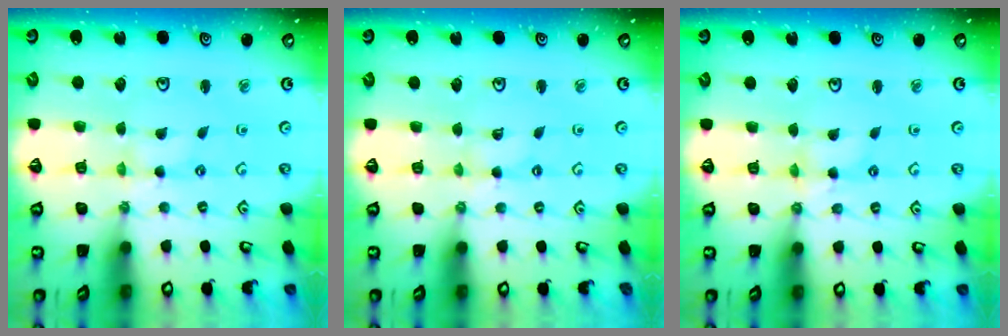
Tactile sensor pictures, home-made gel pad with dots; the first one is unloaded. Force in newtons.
{"total": 0.5, "press": 0.5, "slide": 0.1}
{"total": 2.6, "press": 2.6, "slide": 0.4}